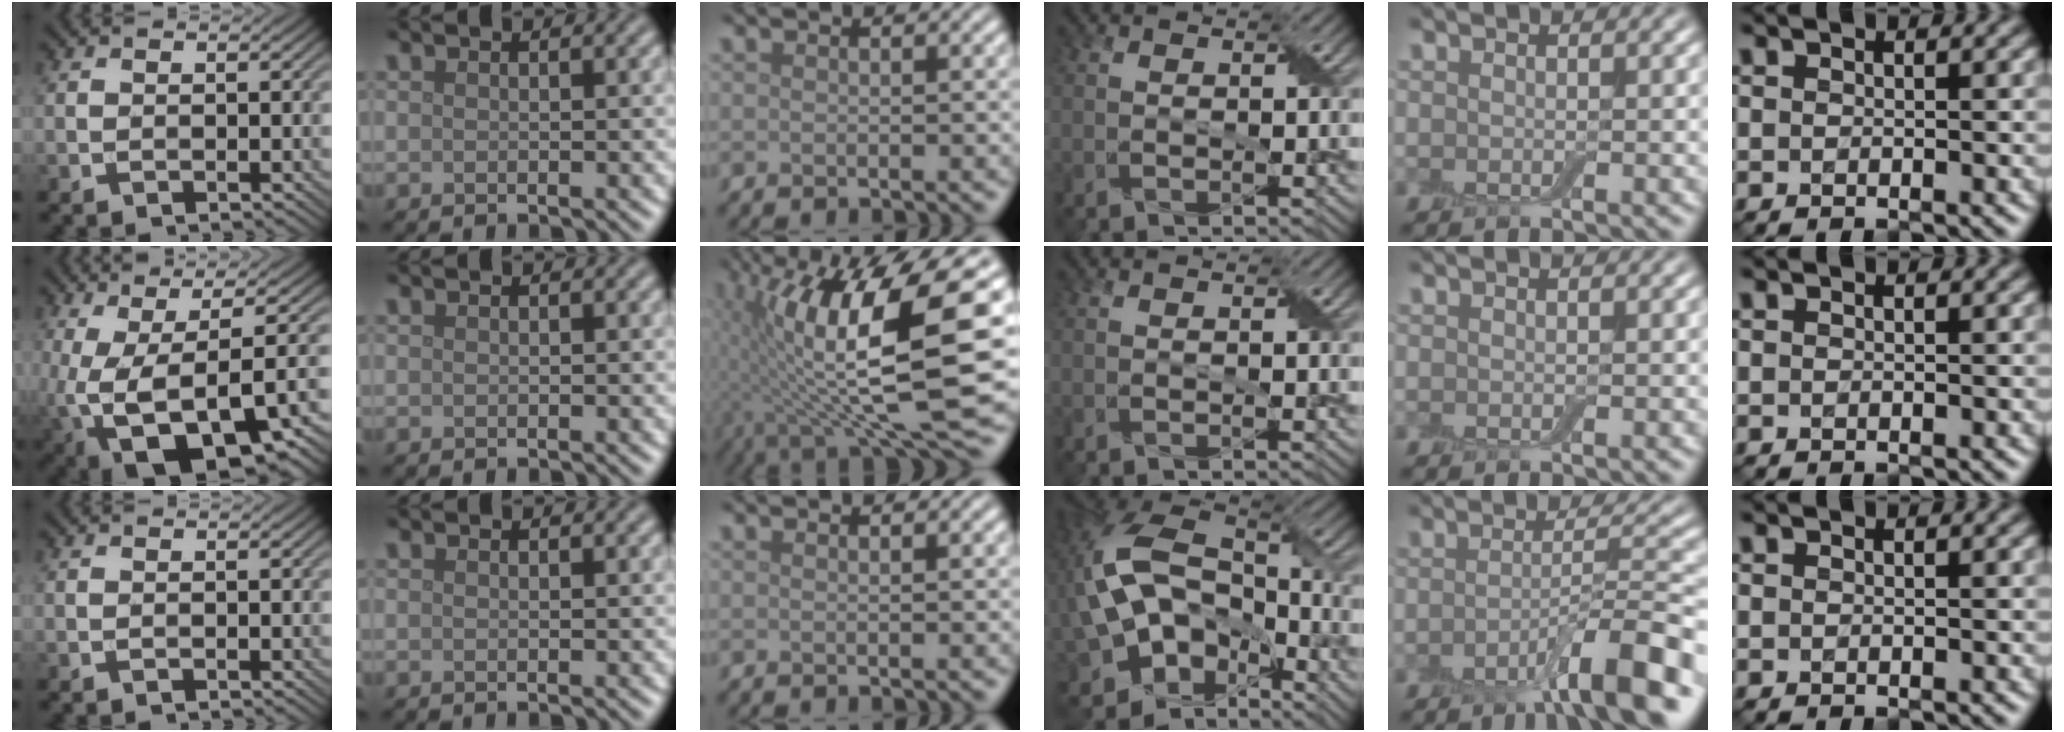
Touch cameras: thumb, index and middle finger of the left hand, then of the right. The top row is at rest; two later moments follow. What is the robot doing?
{"motion": "peel", "object": "aluminum foil"}